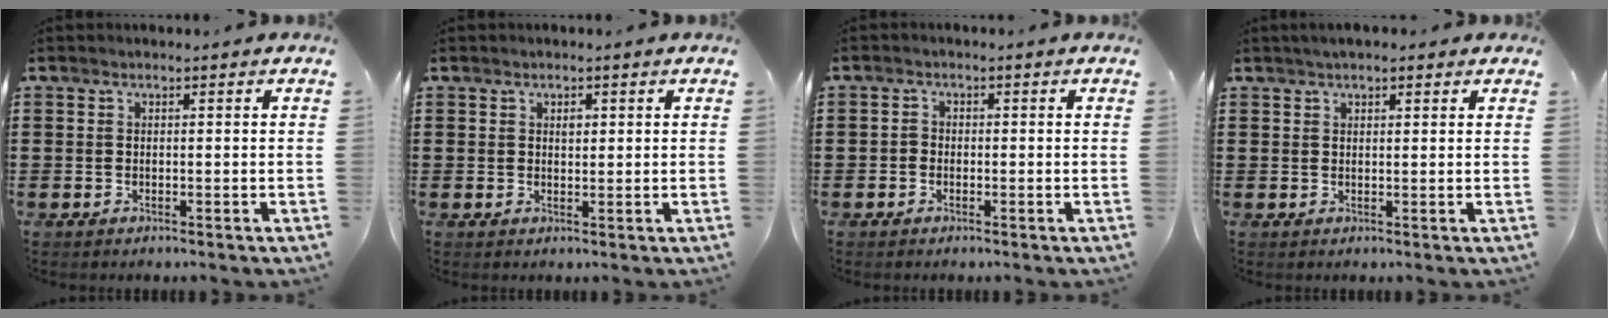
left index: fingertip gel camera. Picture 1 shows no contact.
{"total": 1.1, "force": [0.5, 0.7, 0.7], "torque": [-0.008, 0.001, 0.008]}
{"total": 1.2, "force": [-0.7, 0.9, 0.5], "torque": [-0.012, 0.002, -0.014]}
{"total": 2.0, "force": [1.5, 0.7, 1.1], "torque": [-0.023, 0.007, 0.028]}